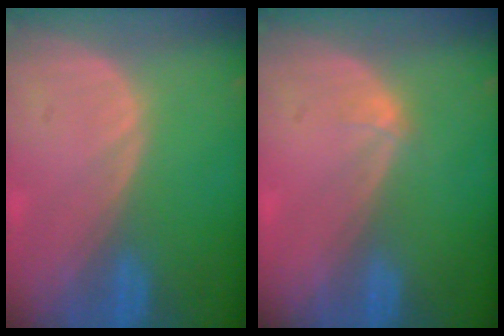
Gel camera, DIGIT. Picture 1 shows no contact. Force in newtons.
{"total": 0.7, "press": 0.7, "slide": 0.1}